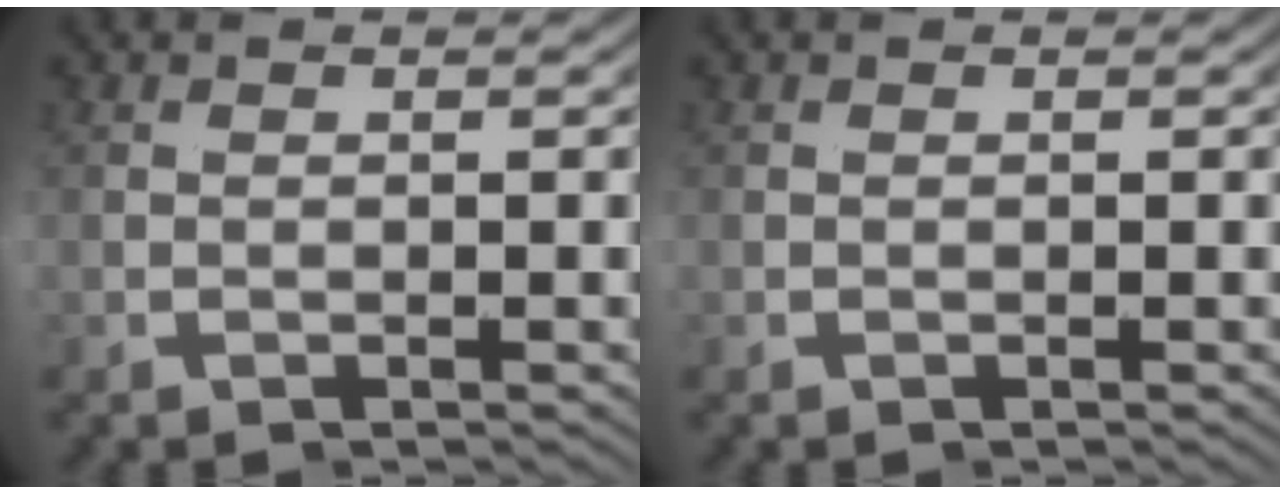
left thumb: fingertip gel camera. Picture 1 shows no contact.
{"total": 0.0}